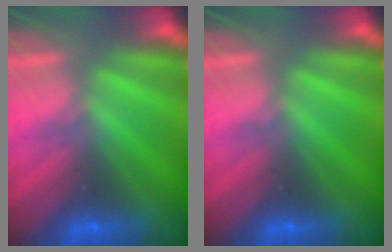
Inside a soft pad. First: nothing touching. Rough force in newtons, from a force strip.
{"total": 0.0}